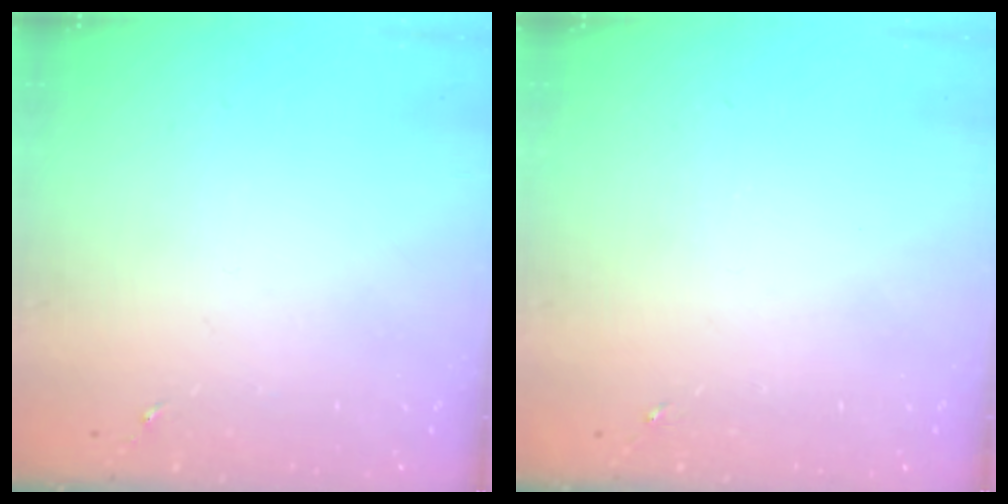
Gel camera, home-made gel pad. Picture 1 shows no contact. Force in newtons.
{"total": 0.0}